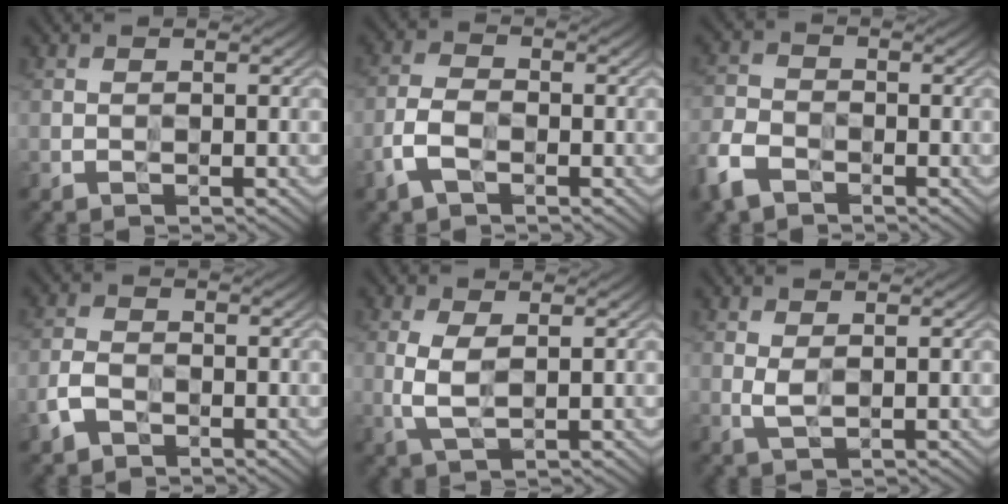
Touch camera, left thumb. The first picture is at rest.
{"total": 4.5, "force": [-2.7, 2.6, 2.6], "torque": [-0.056, -0.004, -0.060]}
{"total": 6.2, "force": [-4.5, 3.5, 2.4], "torque": [-0.060, -0.011, -0.097]}
{"total": 3.8, "force": [-2.6, 2.3, 1.5], "torque": [-0.033, -0.007, -0.055]}
{"total": 3.5, "force": [0.3, 1.6, 3.1], "torque": [-0.074, -0.004, 0.007]}
{"total": 1.5, "force": [0.6, 0.4, 1.3], "torque": [-0.032, -0.001, 0.012]}